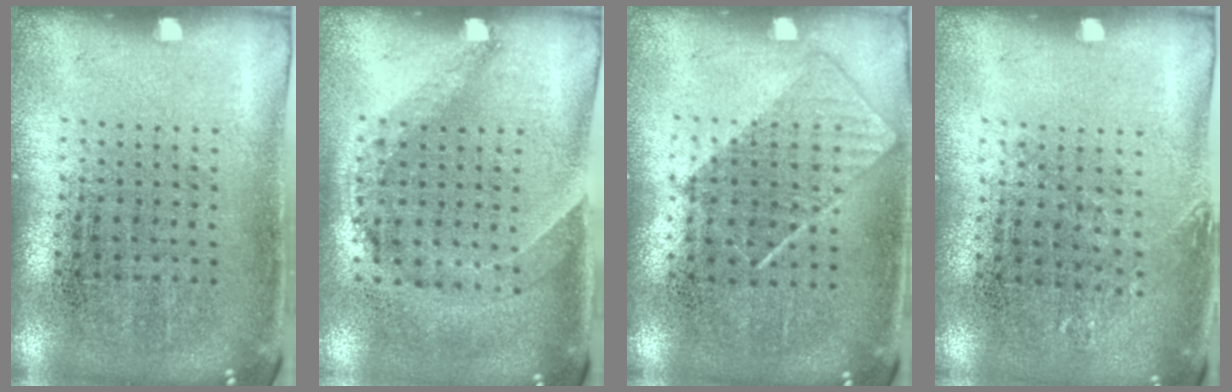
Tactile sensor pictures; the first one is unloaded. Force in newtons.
{"total": 1.4, "press": 1.0, "slide": 1.0}
{"total": 0.8, "press": 0.7, "slide": 0.5}
{"total": 0.8, "press": 0.8, "slide": 0.2}